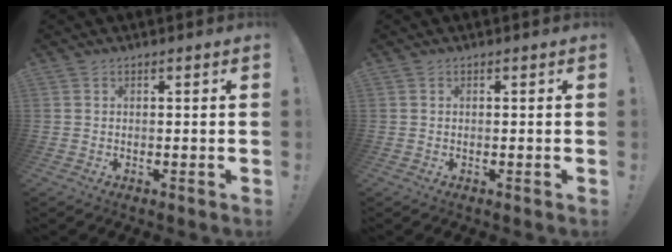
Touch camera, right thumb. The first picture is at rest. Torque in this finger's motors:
{"motor_torque": [-0.21, 0.35, 0.41, -0.07, -0.06]}